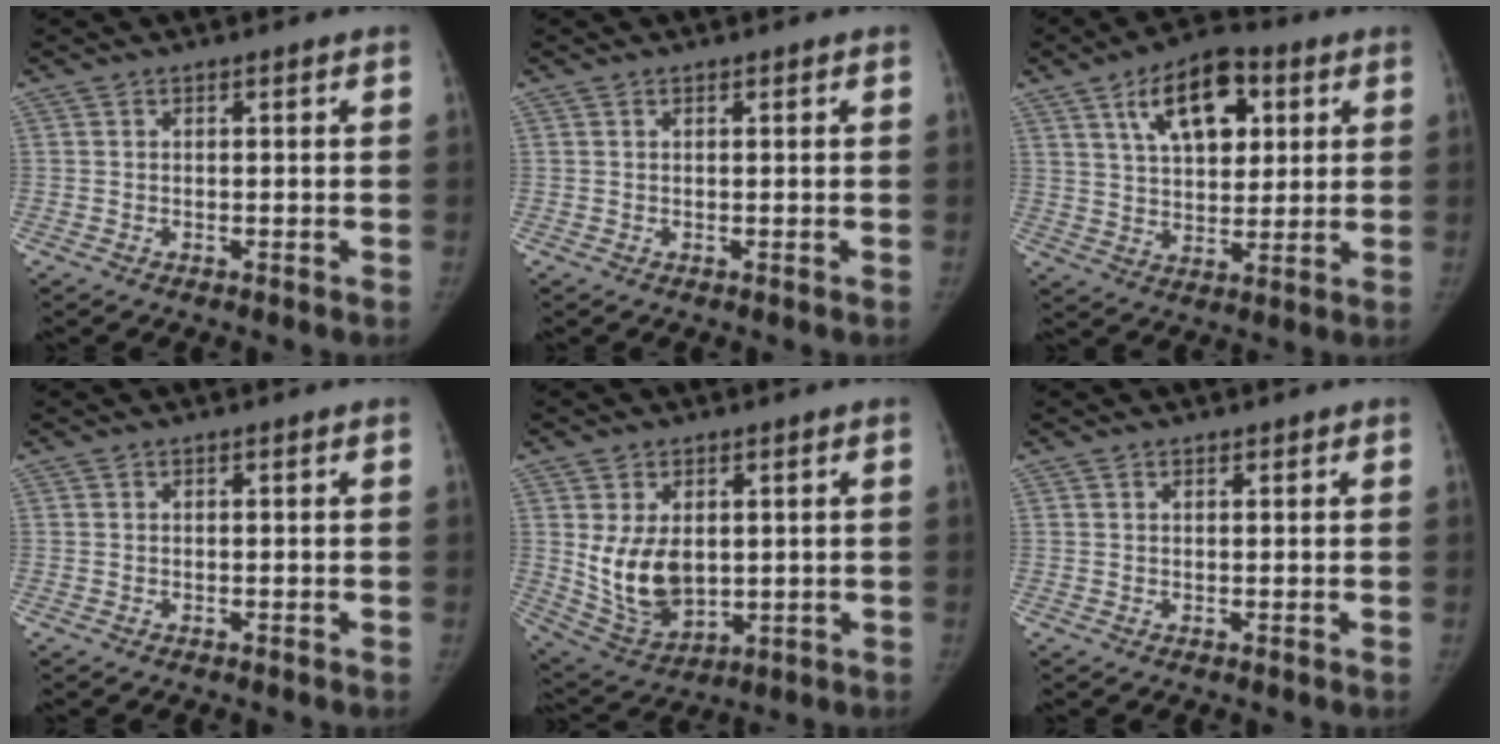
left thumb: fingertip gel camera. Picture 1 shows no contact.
{"total": 0.0}
{"total": 14.4, "force": [5.9, 7.9, 10.5], "torque": [-0.136, -0.010, 0.097]}
{"total": 0.0}
{"total": 11.4, "force": [1.1, 7.6, 8.4], "torque": [-0.130, -0.017, 0.044]}
{"total": 0.6, "force": [0.4, 0.3, 0.2], "torque": [-0.004, -0.003, 0.005]}